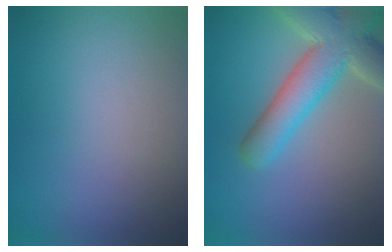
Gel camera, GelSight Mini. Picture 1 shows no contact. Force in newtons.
{"total": 7.7, "press": 7.7, "slide": 0.7}